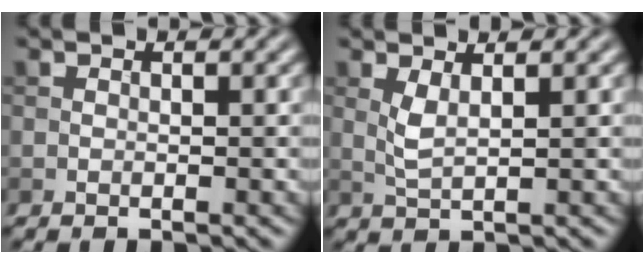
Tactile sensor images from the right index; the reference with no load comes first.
{"total": 1.8, "force": [0.8, 0.5, 1.6], "torque": [-0.040, -0.002, 0.019]}